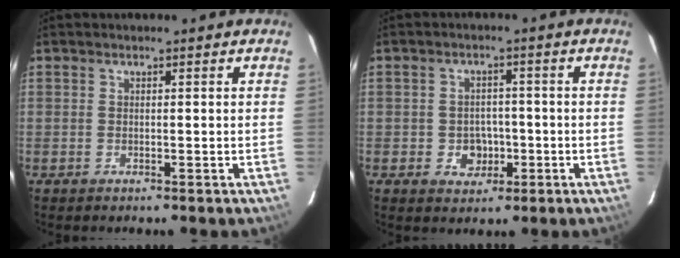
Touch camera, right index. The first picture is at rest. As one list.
[{"total": 4.6, "force": [-1.3, 4.1, 1.8], "torque": [-0.041, 0.011, -0.006]}]